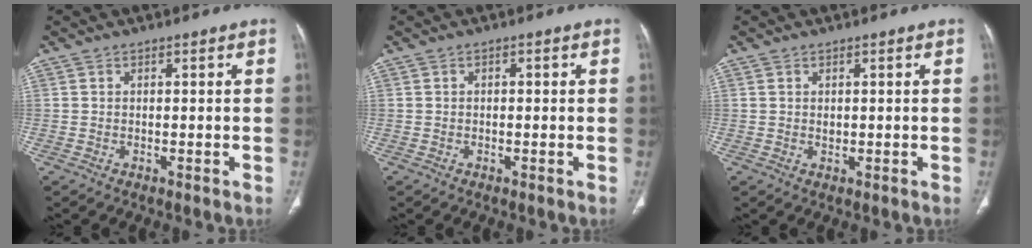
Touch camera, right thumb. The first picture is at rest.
{"total": 0.7, "force": [0.1, 0.4, 0.5], "torque": [-0.007, 0.001, 0.000]}
{"total": 0.8, "force": [0.2, 0.6, 0.5], "torque": [-0.011, -0.001, 0.007]}